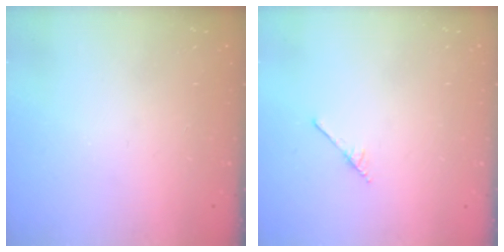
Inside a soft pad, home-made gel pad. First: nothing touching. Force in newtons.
{"total": 2.5, "press": 2.4, "slide": 0.3}